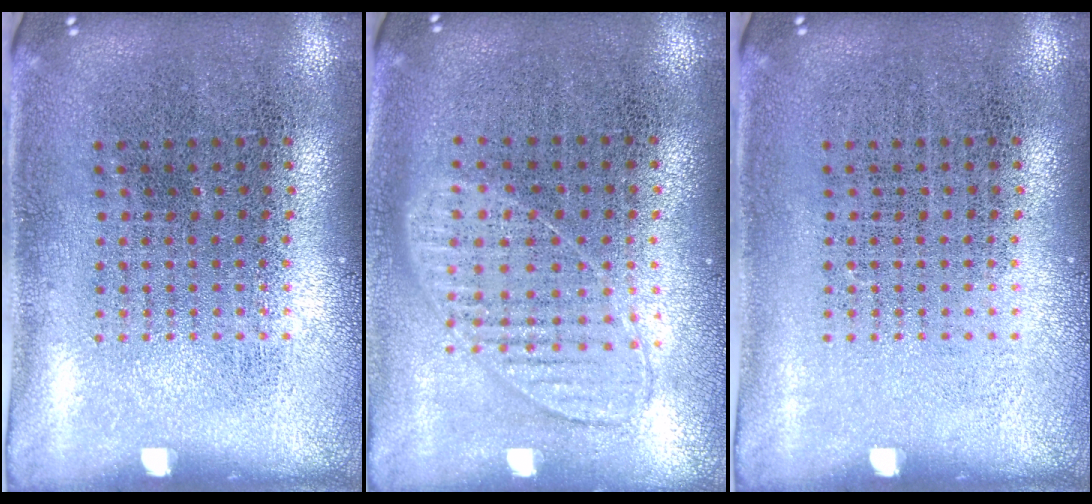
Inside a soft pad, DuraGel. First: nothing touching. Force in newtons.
{"total": 0.9, "press": 0.8, "slide": 0.3}
{"total": 0.0}